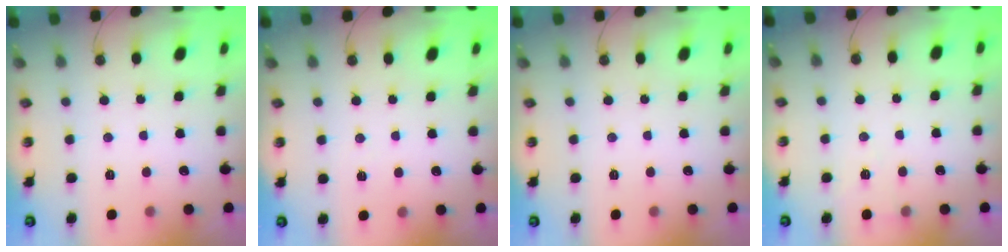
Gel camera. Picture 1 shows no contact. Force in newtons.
{"total": 3.9, "press": 2.9, "slide": 2.6}
{"total": 0.0}
{"total": 5.3, "press": 3.6, "slide": 4.0}